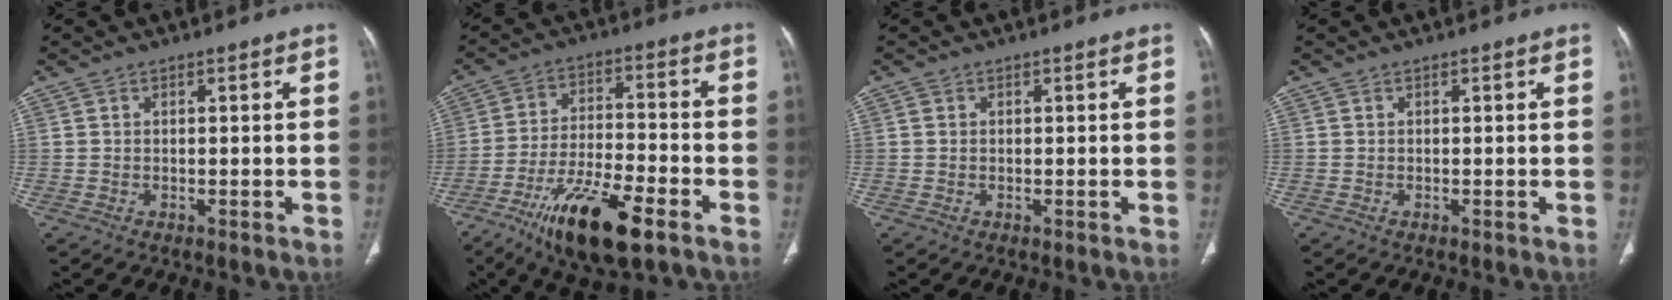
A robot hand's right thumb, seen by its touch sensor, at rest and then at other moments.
{"total": 16.0, "force": [-9.2, 4.6, 12.2], "torque": [-0.219, 0.033, -0.157]}
{"total": 0.6, "force": [0.1, 0.5, 0.2], "torque": [-0.001, 0.002, 0.002]}
{"total": 0.0}